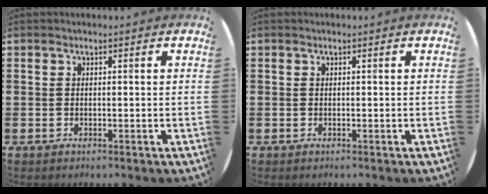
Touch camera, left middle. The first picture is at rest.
{"total": 0.0}